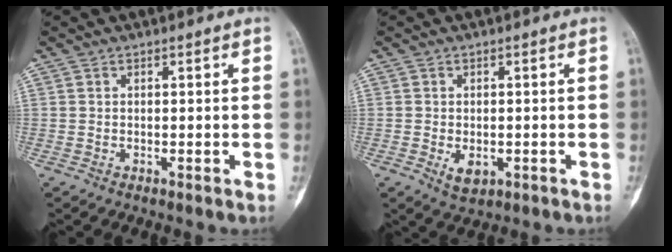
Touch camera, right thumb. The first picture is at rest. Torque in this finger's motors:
{"motor_torque": [-0.32, 0.10, 0.23, 0.30, -0.06]}